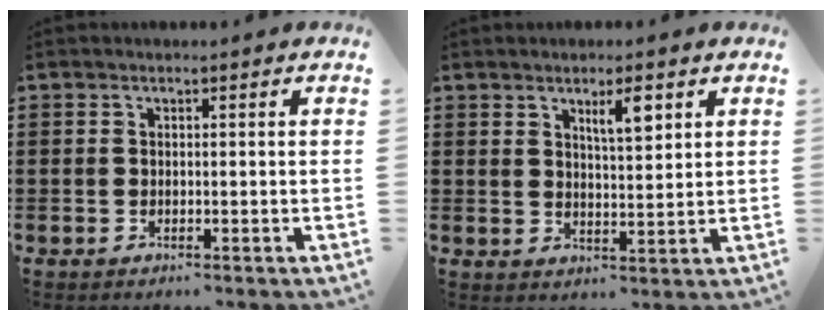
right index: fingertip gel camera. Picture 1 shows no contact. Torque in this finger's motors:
{"motor_torque": [0.13, 0.22, 0.19, 0.06]}